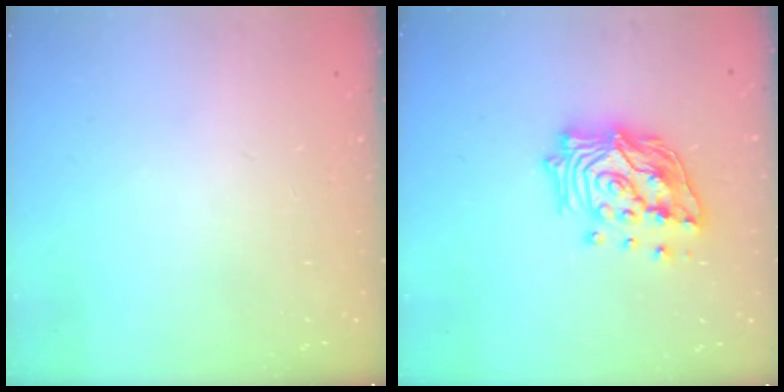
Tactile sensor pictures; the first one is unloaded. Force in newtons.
{"total": 18.9, "press": 18.8, "slide": 1.7}